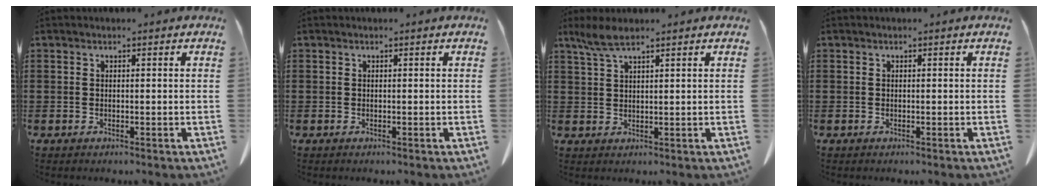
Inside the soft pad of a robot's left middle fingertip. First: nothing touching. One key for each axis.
{"total": 0.0}
{"total": 3.9, "fx": 2.6, "fy": 0.8, "fz": 2.7, "tx": -0.067, "ty": -0.002, "tz": 0.046}
{"total": 0.0}